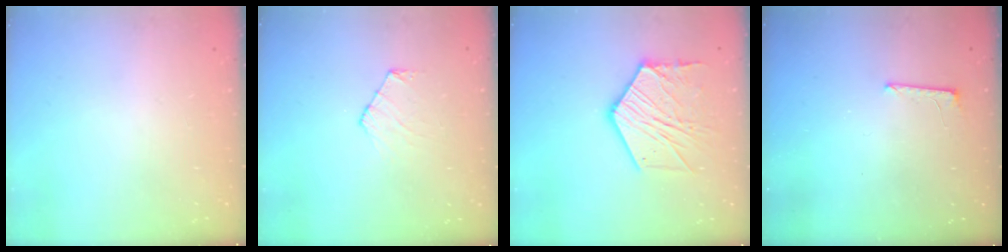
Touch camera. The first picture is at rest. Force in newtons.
{"total": 7.2, "press": 7.2, "slide": 0.7}
{"total": 14.4, "press": 14.4, "slide": 1.1}
{"total": 6.2, "press": 6.2, "slide": 0.5}